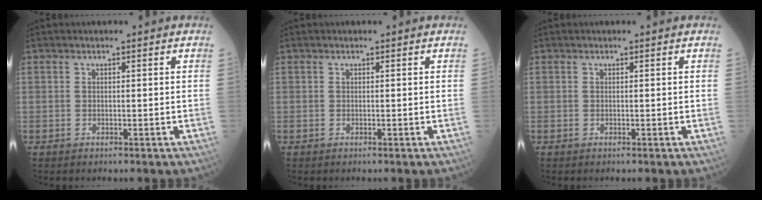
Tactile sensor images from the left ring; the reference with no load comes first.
{"total": 0.0}
{"total": 0.0}